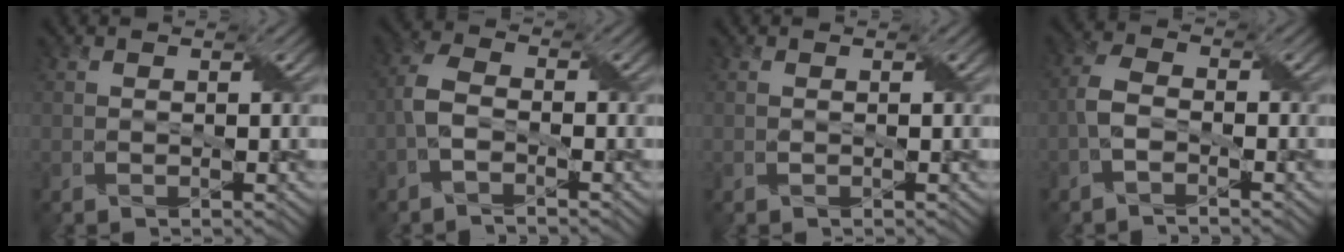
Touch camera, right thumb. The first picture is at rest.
{"total": 3.8, "force": [-1.8, 1.8, 2.8], "torque": [-0.072, 0.008, -0.045]}
{"total": 0.0}
{"total": 3.4, "force": [-1.7, 1.6, 2.4], "torque": [-0.061, 0.008, -0.043]}